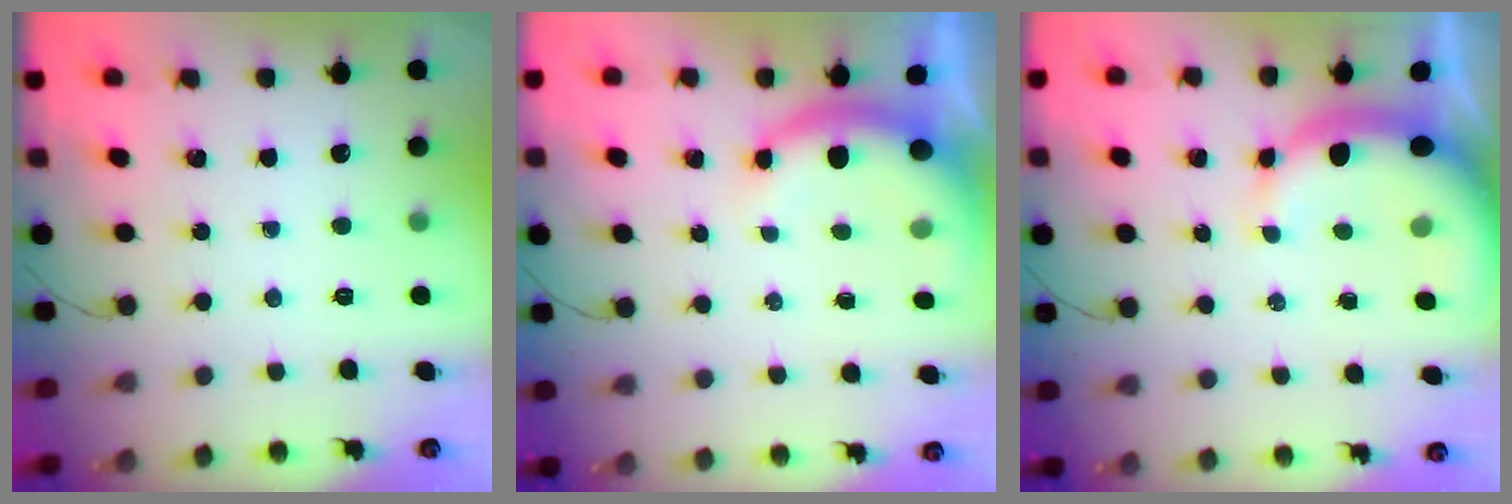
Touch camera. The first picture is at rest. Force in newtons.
{"total": 7.3, "press": 7.2, "slide": 0.7}
{"total": 8.5, "press": 8.3, "slide": 1.7}